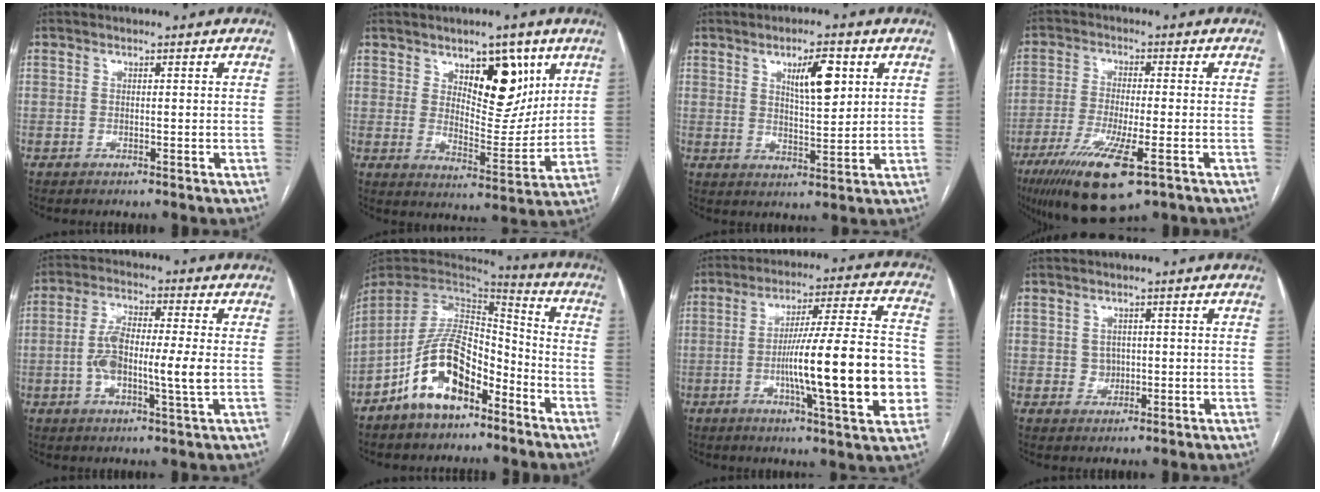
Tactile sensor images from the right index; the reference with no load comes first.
{"total": 10.8, "force": [5.3, 4.9, 8.0], "torque": [-0.112, -0.005, 0.092]}
{"total": 7.1, "force": [3.0, 1.8, 6.1], "torque": [-0.102, 0.002, 0.051]}
{"total": 13.3, "force": [-7.2, 2.4, 10.9], "torque": [-0.205, -0.037, -0.121]}
{"total": 9.7, "force": [-0.9, 1.6, 9.5], "torque": [-0.184, 0.010, -0.022]}
{"total": 13.0, "force": [-6.8, 6.2, 9.1], "torque": [-0.178, 0.018, -0.122]}
{"total": 19.6, "force": [-3.5, 1.7, 19.2], "torque": [-0.274, 0.014, -0.048]}
{"total": 2.1, "force": [0.2, 1.9, 0.9], "torque": [-0.013, 0.000, 0.007]}